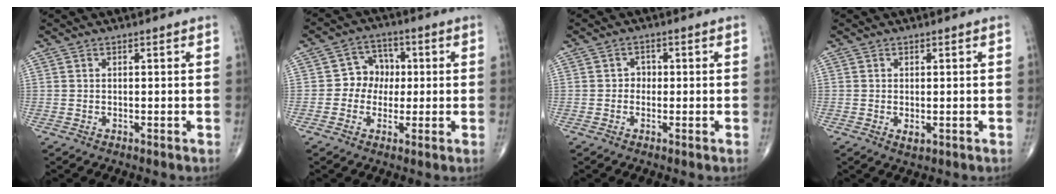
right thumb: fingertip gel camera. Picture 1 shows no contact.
{"total": 6.4, "force": [0.0, 5.7, 2.8], "torque": [-0.004, 0.017, -0.014]}
{"total": 1.7, "force": [-0.2, 1.5, 0.7], "torque": [0.004, 0.006, -0.011]}
{"total": 1.4, "force": [-0.2, 0.8, 1.1], "torque": [-0.017, -0.004, -0.001]}